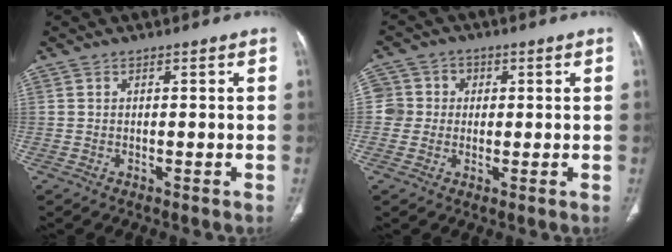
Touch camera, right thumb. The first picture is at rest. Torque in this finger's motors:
{"motor_torque": [-0.19, 0.00, -0.02, 0.43, -0.03]}